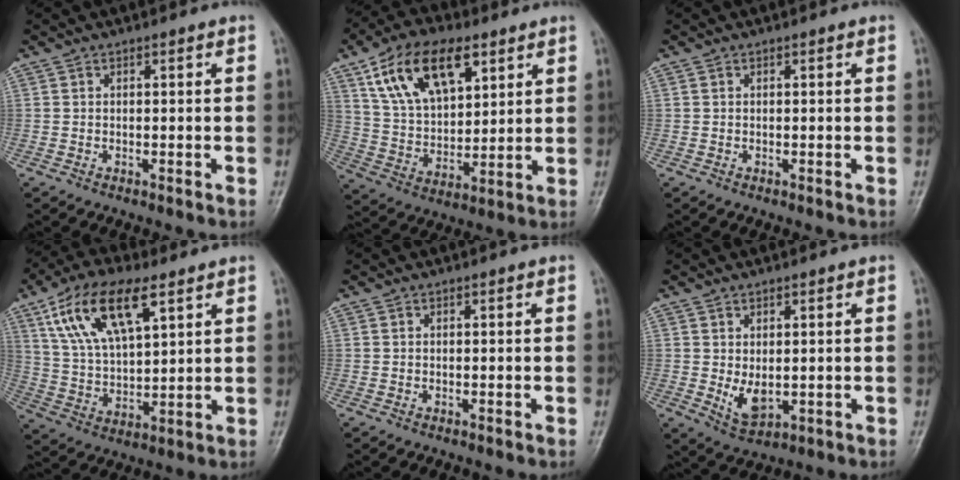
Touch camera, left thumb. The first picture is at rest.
{"total": 17.1, "force": [8.6, 9.2, 11.6], "torque": [-0.176, -0.022, 0.161]}
{"total": 0.0}
{"total": 15.7, "force": [7.9, 6.8, 11.8], "torque": [-0.206, -0.015, 0.149]}
{"total": 0.0}
{"total": 5.1, "force": [0.0, 2.9, 4.2], "torque": [-0.068, -0.012, 0.014]}